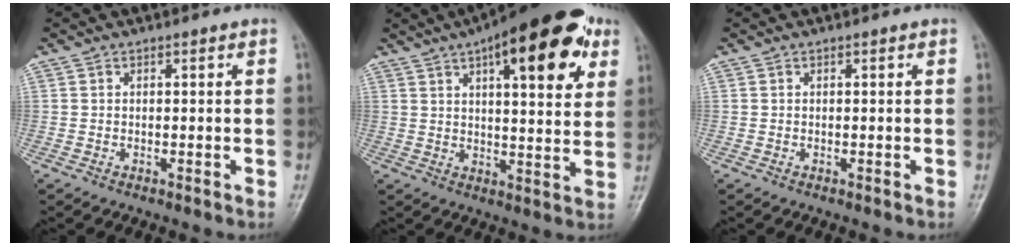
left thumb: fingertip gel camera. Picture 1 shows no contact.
{"total": 20.8, "force": [9.8, 7.3, 16.9], "torque": [-0.215, -0.010, 0.133]}
{"total": 0.0}